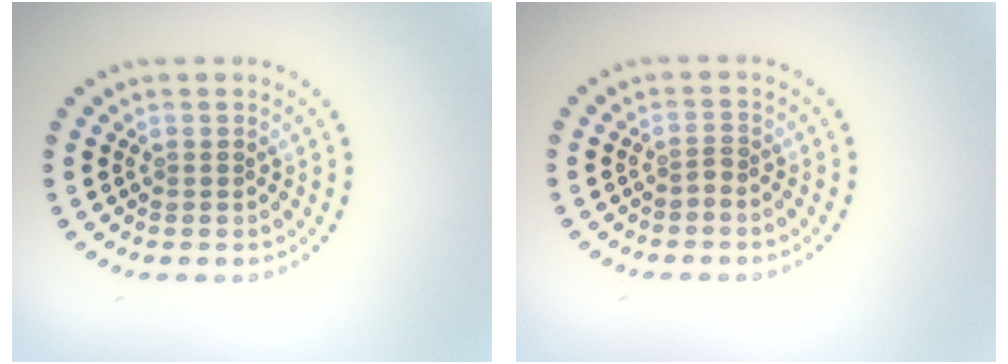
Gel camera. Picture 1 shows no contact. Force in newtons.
{"total": 0.5, "press": 0.2, "slide": 0.5}